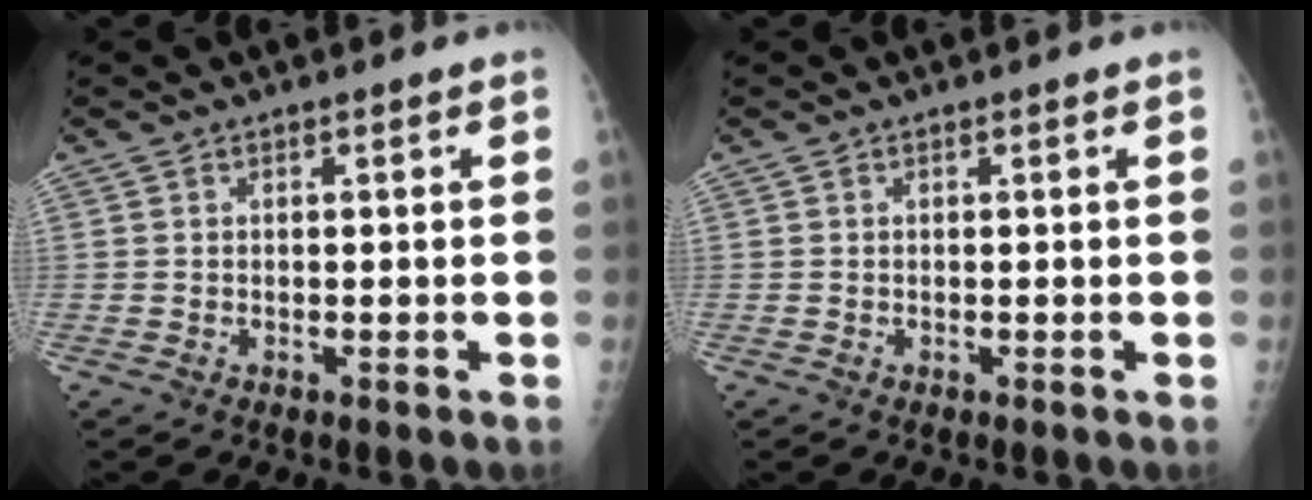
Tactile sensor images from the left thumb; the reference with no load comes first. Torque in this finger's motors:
{"motor_torque": [0.03, 0.03, -0.03, -0.01, 0.00]}